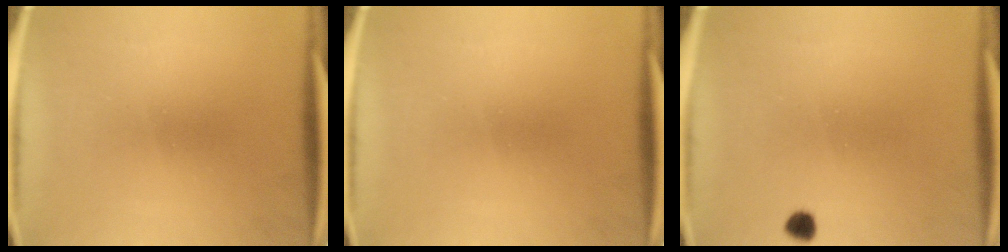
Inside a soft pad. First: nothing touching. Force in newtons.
{"total": 0.0}
{"total": 1.7}